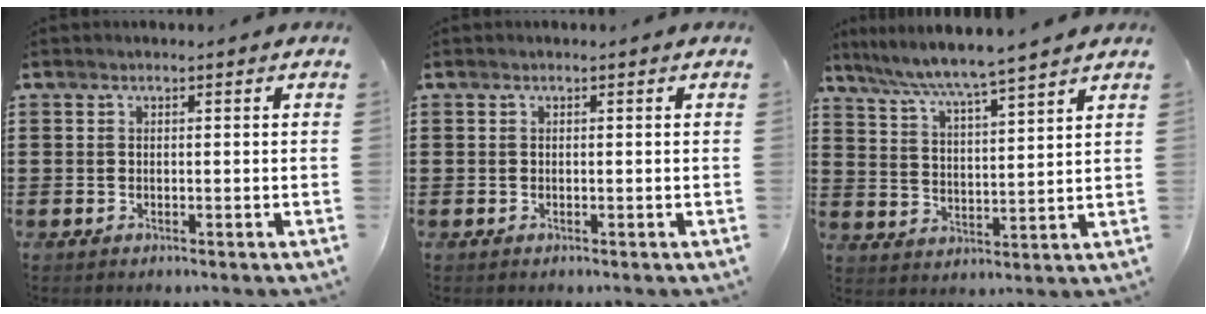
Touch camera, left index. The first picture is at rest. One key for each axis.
{"total": 0.0}
{"total": 5.8, "fx": 5.3, "fy": -0.8, "fz": 2.2, "tx": -0.064, "ty": -0.033, "tz": 0.088}